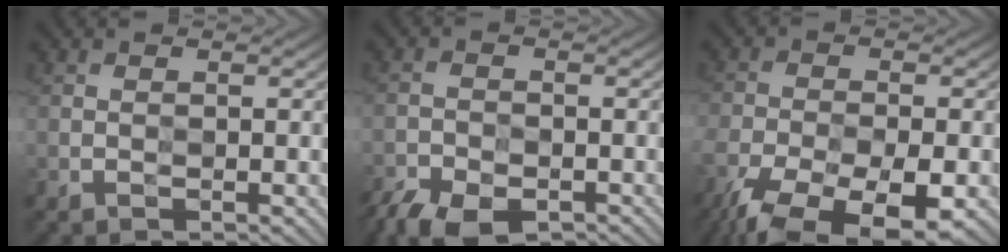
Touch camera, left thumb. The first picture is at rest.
{"total": 6.0, "force": [-5.0, 2.1, 2.5], "torque": [-0.049, -0.016, -0.094]}
{"total": 13.1, "force": [-9.5, 4.8, 7.7], "torque": [-0.161, -0.052, -0.149]}